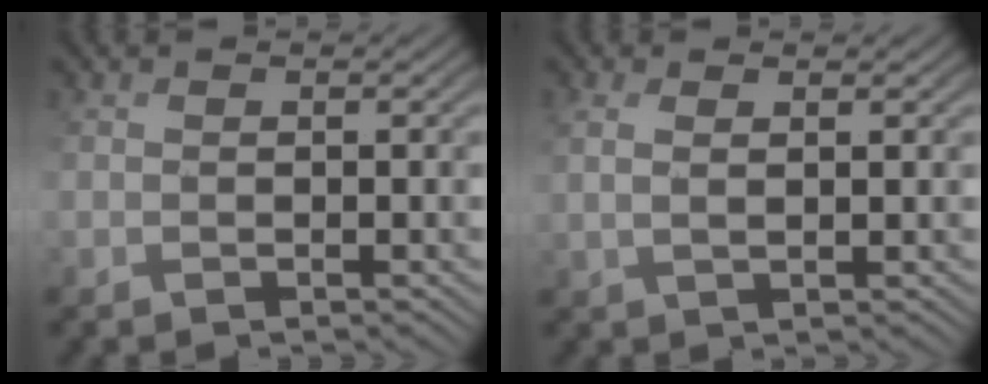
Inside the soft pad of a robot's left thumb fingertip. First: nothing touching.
{"total": 1.7, "force": [1.6, -0.6, 0.4], "torque": [-0.011, 0.010, 0.031]}